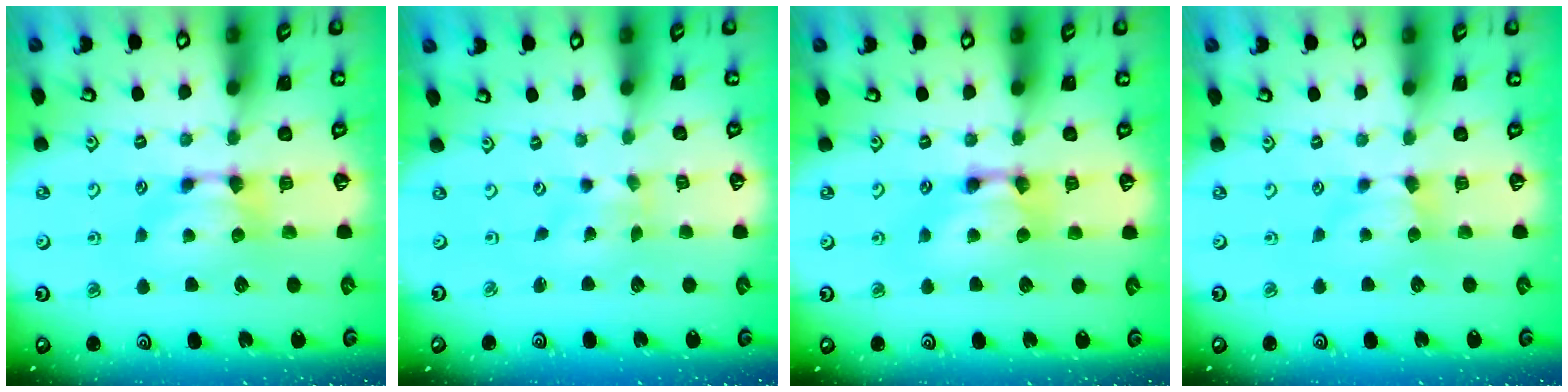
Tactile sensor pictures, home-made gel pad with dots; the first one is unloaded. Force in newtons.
{"total": 3.5, "press": 3.4, "slide": 0.8}
{"total": 2.6, "press": 2.6, "slide": 0.2}
{"total": 1.8, "press": 1.7, "slide": 0.5}